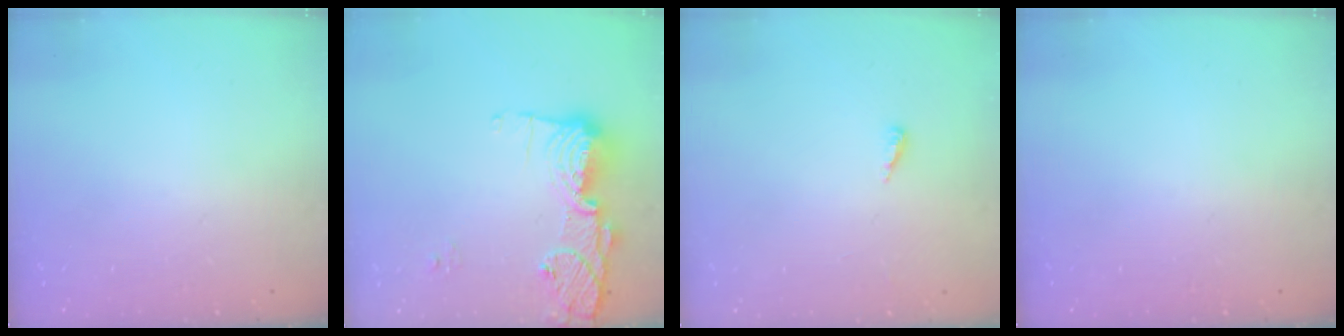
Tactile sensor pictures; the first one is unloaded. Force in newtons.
{"total": 14.2, "press": 14.2, "slide": 1.5}
{"total": 2.8, "press": 2.8, "slide": 0.2}
{"total": 0.0}